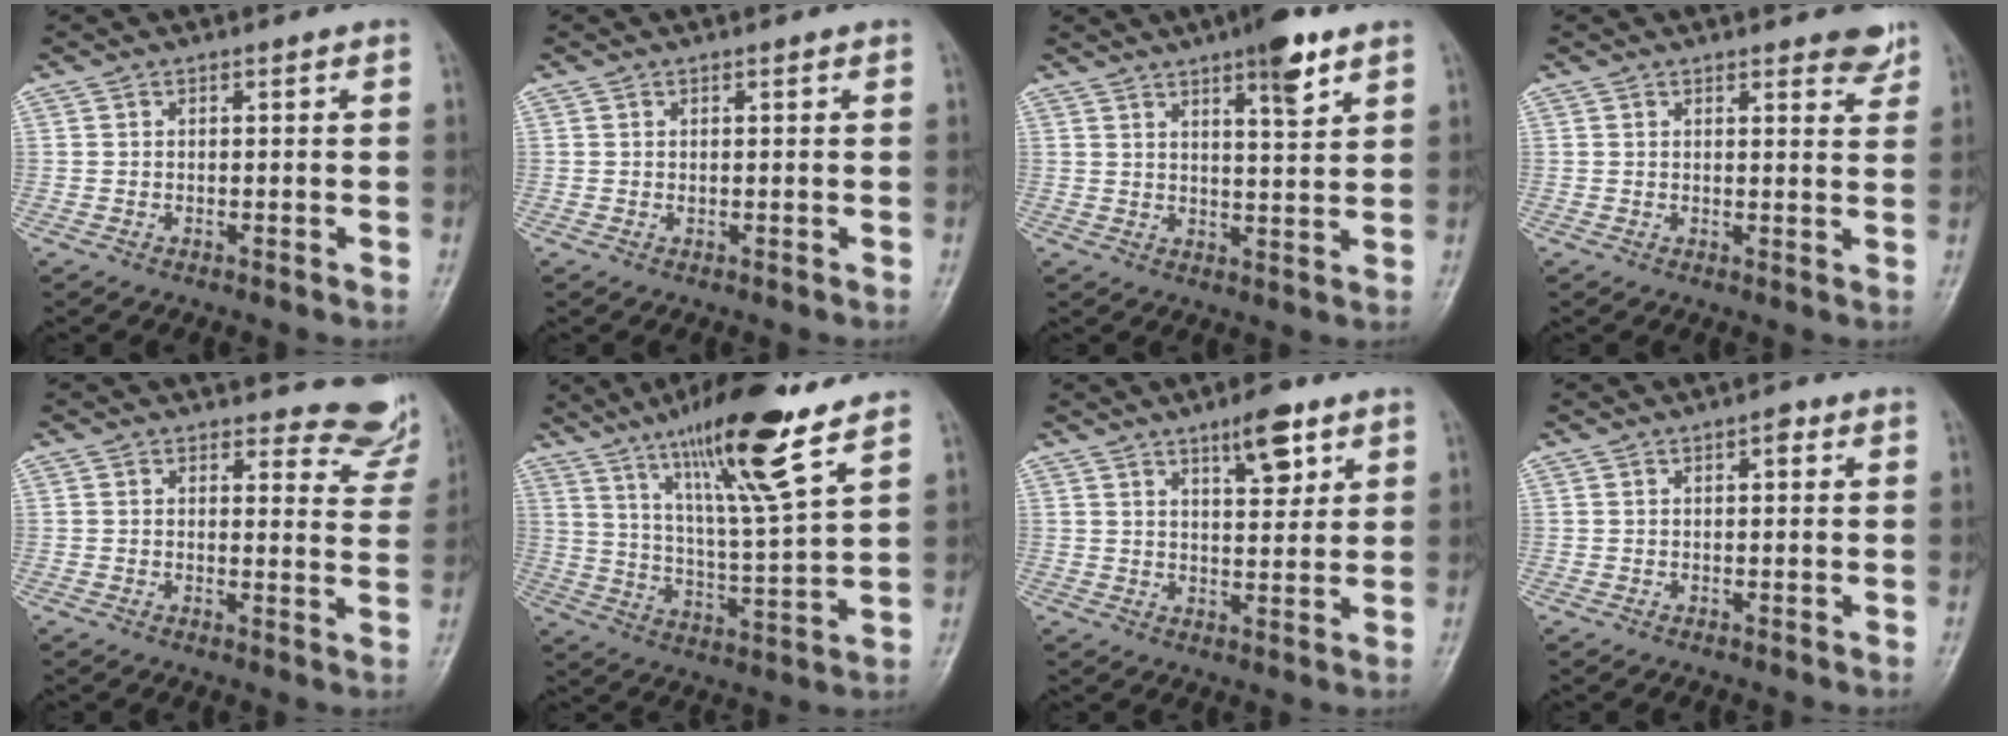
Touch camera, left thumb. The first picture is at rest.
{"total": 0.8, "force": [0.4, 0.3, 0.7], "torque": [-0.009, 0.002, 0.006]}
{"total": 8.1, "force": [5.0, 1.7, 6.2], "torque": [-0.084, -0.025, 0.074]}
{"total": 4.3, "force": [3.3, 1.3, 2.4], "torque": [-0.011, -0.019, 0.038]}
{"total": 8.3, "force": [7.9, 2.4, 0.3], "torque": [0.036, -0.074, 0.066]}
{"total": 18.3, "force": [11.9, 2.0, 13.7], "torque": [-0.222, -0.058, 0.205]}
{"total": 7.1, "force": [4.2, 2.4, 5.2], "torque": [-0.063, -0.025, 0.062]}
{"total": 1.6, "force": [0.7, 0.7, 1.3], "torque": [-0.015, 0.002, 0.006]}